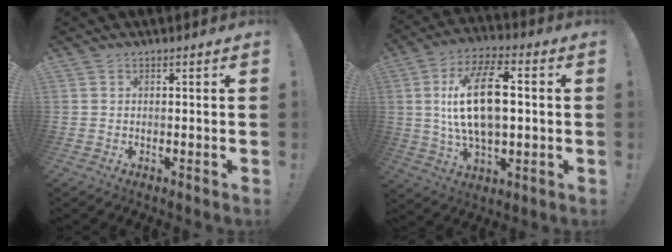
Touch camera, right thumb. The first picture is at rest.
{"total": 18.0, "force": [1.8, 8.6, 15.7], "torque": [-0.285, 0.007, 0.024]}